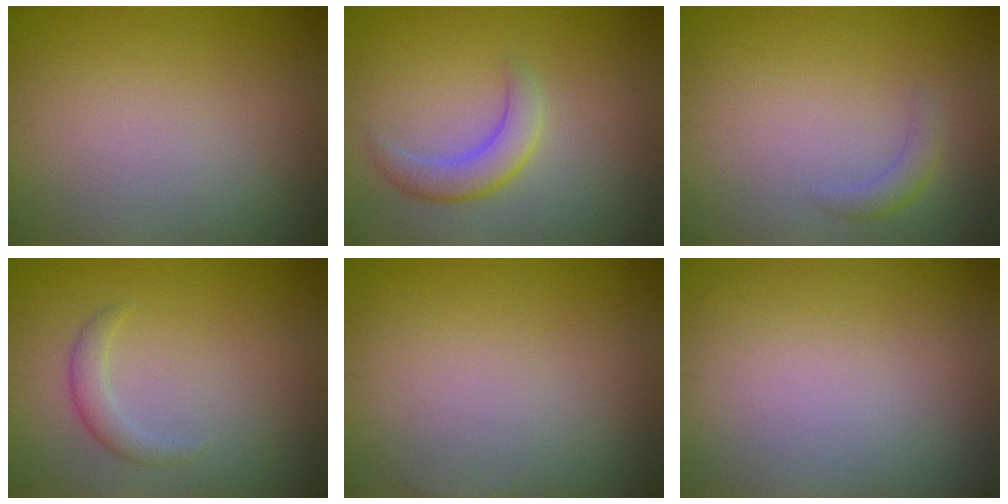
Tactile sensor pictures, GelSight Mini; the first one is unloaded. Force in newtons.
{"total": 2.7, "press": 2.7, "slide": 0.1}
{"total": 1.4, "press": 1.4, "slide": 0.0}
{"total": 1.6, "press": 1.6, "slide": 0.0}
{"total": 0.0}
{"total": 0.0}